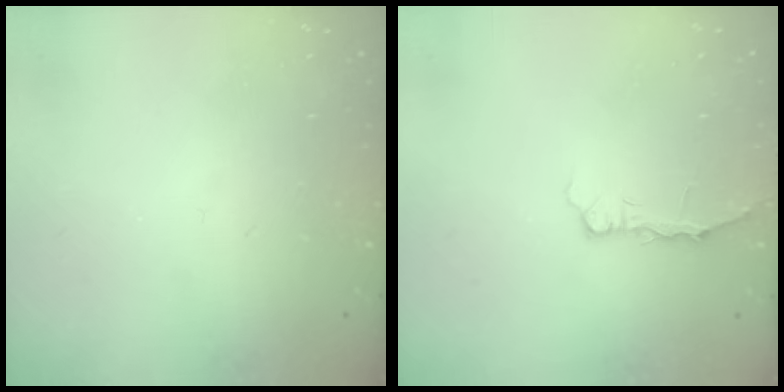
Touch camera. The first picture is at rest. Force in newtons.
{"total": 2.6, "press": 2.6, "slide": 0.3}